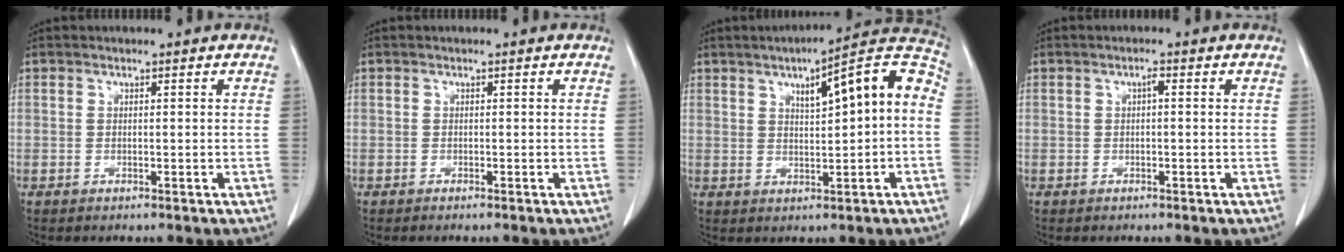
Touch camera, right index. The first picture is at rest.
{"total": 0.6, "force": [-0.5, 0.0, 0.3], "torque": [-0.007, -0.001, -0.007]}
{"total": 12.0, "force": [2.0, 2.1, 11.7], "torque": [-0.156, 0.037, 0.024]}
{"total": 0.9, "force": [0.1, 0.2, 0.9], "torque": [-0.015, 0.003, 0.001]}